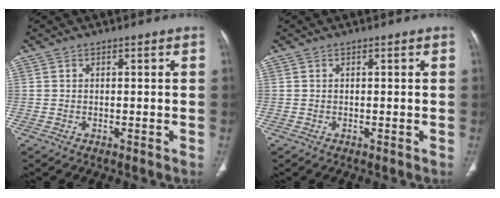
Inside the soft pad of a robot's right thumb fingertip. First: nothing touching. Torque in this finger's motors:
{"motor_torque": [-0.24, -0.05, 0.08, 0.06, 0.04]}